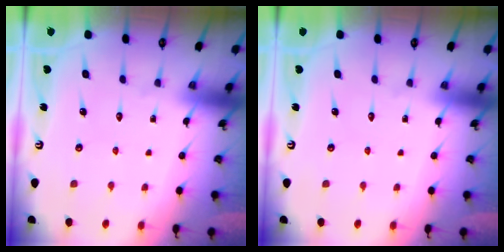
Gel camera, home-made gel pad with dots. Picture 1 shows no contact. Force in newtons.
{"total": 0.0}